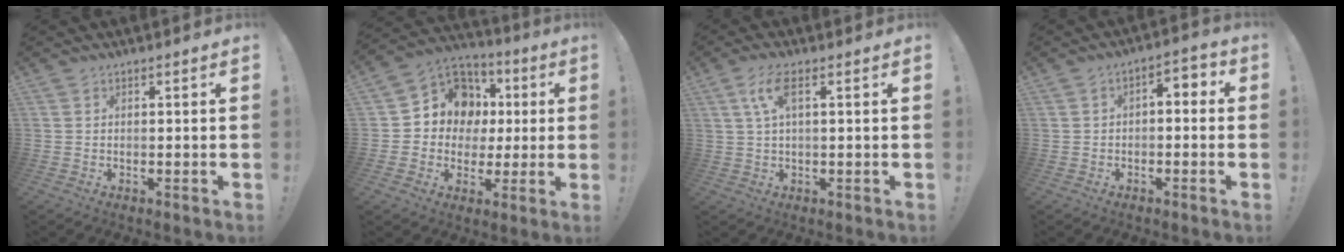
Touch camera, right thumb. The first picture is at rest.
{"total": 12.4, "force": [2.6, 11.3, 4.4], "torque": [-0.061, -0.009, 0.068]}
{"total": 6.4, "force": [2.2, 1.8, 5.7], "torque": [-0.108, 0.004, 0.038]}
{"total": 3.8, "force": [-2.0, 2.2, 2.4], "torque": [-0.022, 0.008, -0.041]}